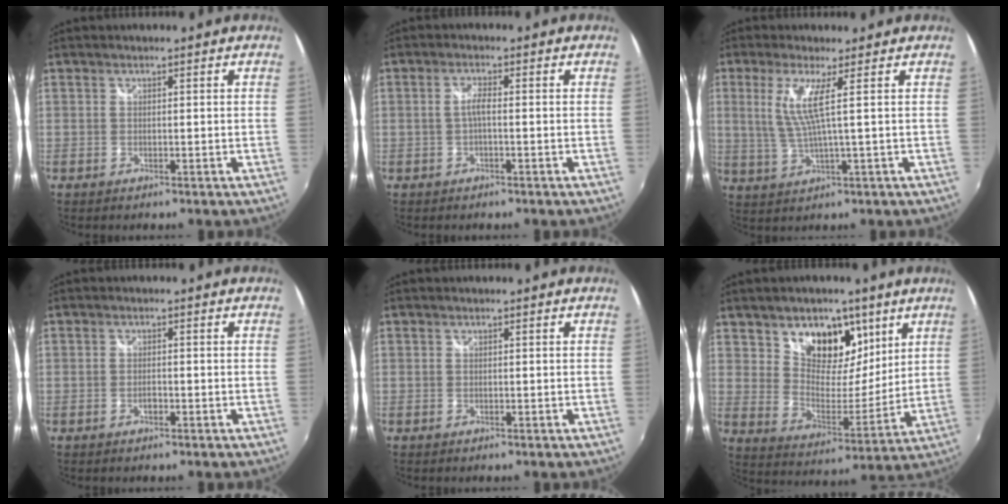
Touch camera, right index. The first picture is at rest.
{"total": 2.0, "force": [-0.6, 0.3, 1.8], "torque": [-0.038, 0.003, -0.013]}
{"total": 5.9, "force": [1.4, -0.5, 5.7], "torque": [-0.120, -0.008, 0.034]}
{"total": 1.3, "force": [-0.6, 0.6, 1.1], "torque": [-0.021, 0.000, -0.011]}
{"total": 0.0}
{"total": 14.0, "force": [7.8, 9.0, 7.3], "torque": [-0.115, -0.001, 0.134]}